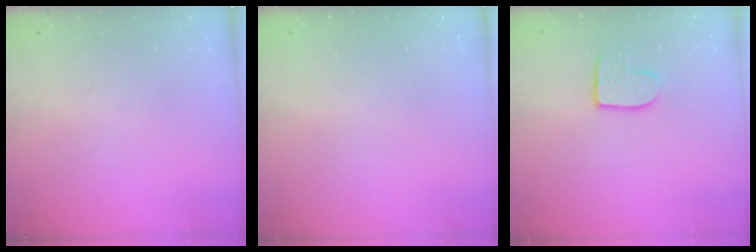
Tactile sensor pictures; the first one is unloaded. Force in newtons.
{"total": 0.0}
{"total": 8.5, "press": 8.4, "slide": 0.5}